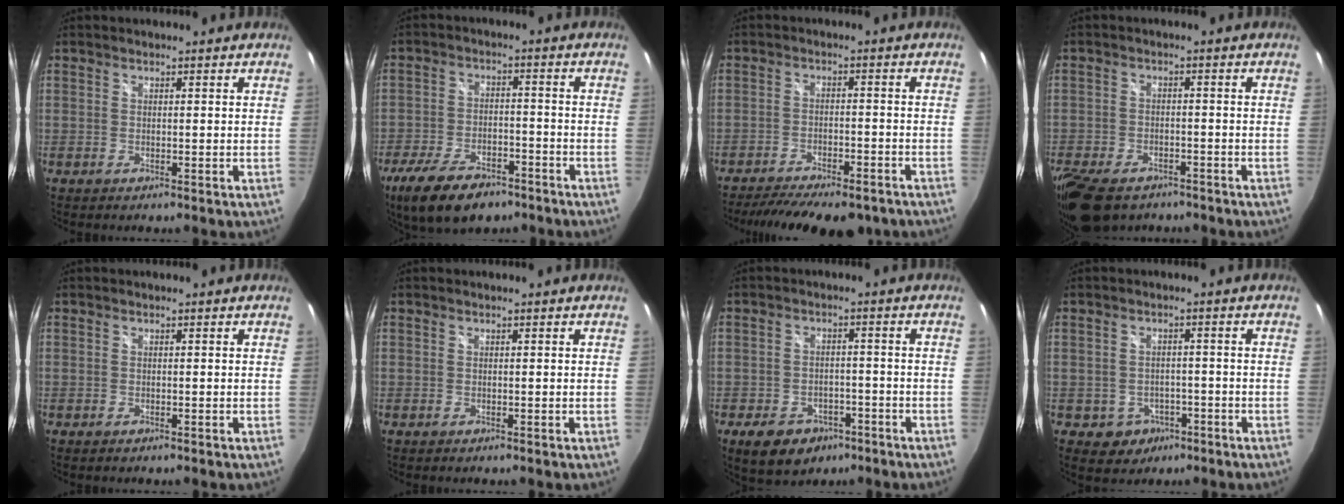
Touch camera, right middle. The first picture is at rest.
{"total": 14.5, "force": [-9.8, 6.8, 8.2], "torque": [-0.186, -0.022, -0.161]}
{"total": 17.4, "force": [-13.9, 5.5, 8.7], "torque": [-0.174, -0.032, -0.191]}
{"total": 12.7, "force": [-9.0, 6.6, 6.0], "torque": [-0.160, -0.027, -0.155]}
{"total": 0.0}
{"total": 0.0}
{"total": 9.4, "force": [-5.5, 6.4, 4.1], "torque": [-0.099, 0.004, -0.067]}
{"total": 5.1, "force": [-2.2, 4.5, 1.0], "torque": [-0.034, 0.008, -0.018]}